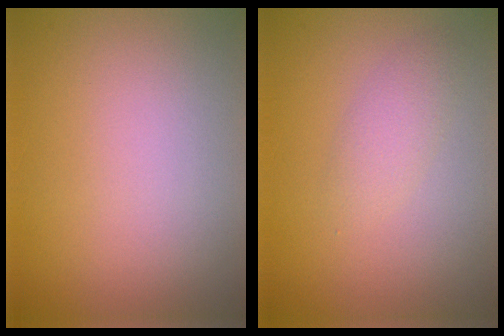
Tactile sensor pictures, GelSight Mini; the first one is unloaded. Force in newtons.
{"total": 1.7, "press": 1.7, "slide": 0.0}